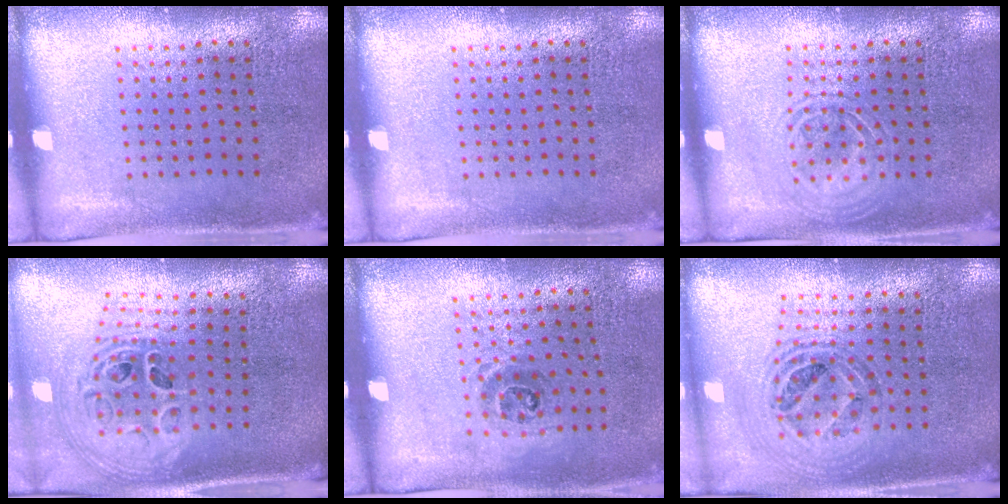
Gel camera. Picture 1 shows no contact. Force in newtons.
{"total": 0.0}
{"total": 2.0, "press": 1.9, "slide": 0.3}
{"total": 2.1, "press": 1.6, "slide": 1.3}
{"total": 0.9, "press": 0.7, "slide": 0.7}
{"total": 0.9, "press": 0.9, "slide": 0.2}